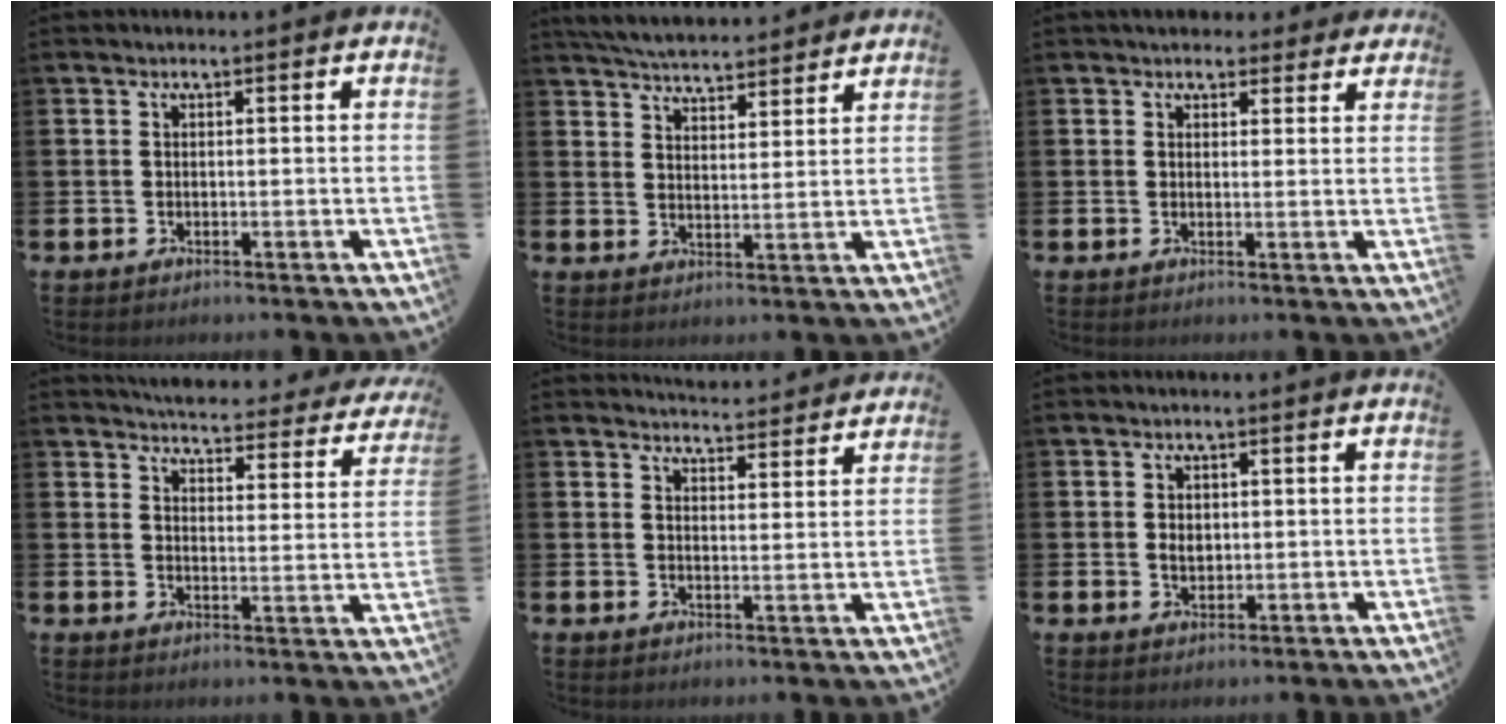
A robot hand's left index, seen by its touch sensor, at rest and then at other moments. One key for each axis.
{"total": 5.7, "fx": 5.6, "fy": 0.4, "fz": 0.6, "tx": -0.034, "ty": -0.030, "tz": 0.102}
{"total": 3.5, "fx": 3.1, "fy": 1.6, "fz": 0.0, "tx": 0.008, "ty": -0.012, "tz": 0.054}
{"total": 4.7, "fx": 4.6, "fy": 0.7, "fz": 0.6, "tx": -0.031, "ty": -0.039, "tz": 0.076}
{"total": 4.7, "fx": 4.7, "fy": 0.4, "fz": 0.0, "tx": -0.002, "ty": -0.033, "tz": 0.084}
{"total": 2.0, "fx": 0.4, "fy": 1.5, "fz": 1.2, "tx": -0.007, "ty": 0.001, "tz": 0.002}